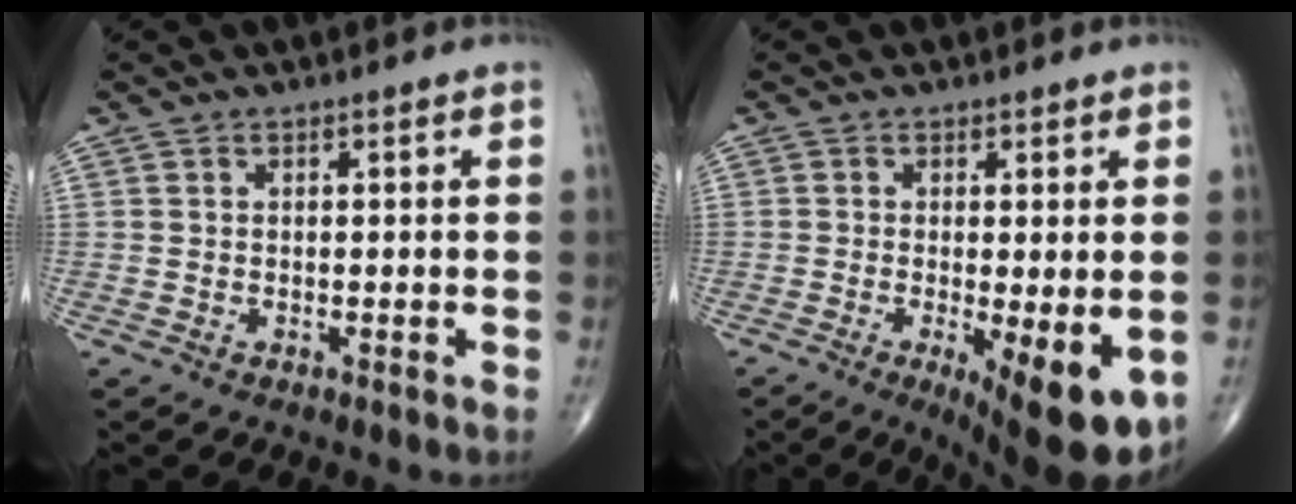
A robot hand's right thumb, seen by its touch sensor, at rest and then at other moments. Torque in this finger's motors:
{"motor_torque": [-0.03, 0.61, -0.10, -0.25, 0.09]}